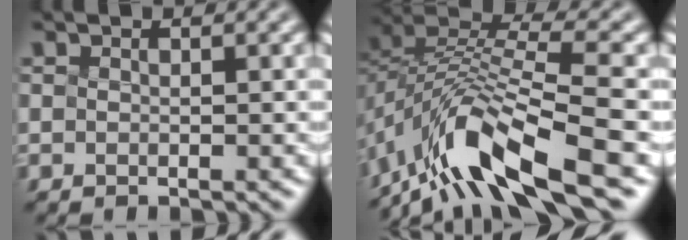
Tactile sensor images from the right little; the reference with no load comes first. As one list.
[{"total": 11.0, "force": [-5.9, 3.6, 8.6], "torque": [-0.160, 0.011, -0.114]}]